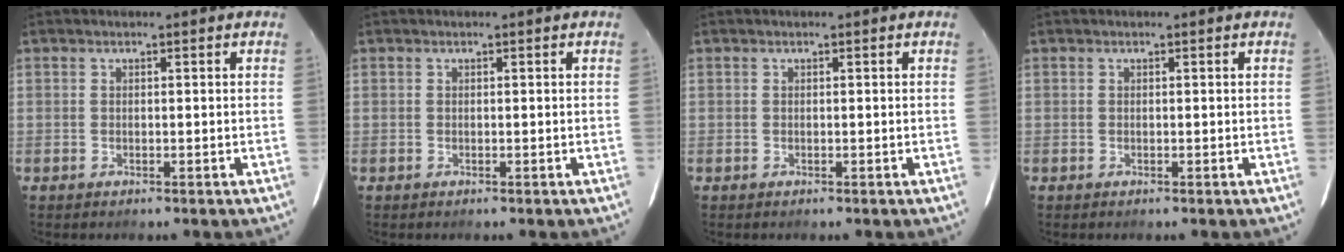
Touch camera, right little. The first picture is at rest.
{"total": 0.0}
{"total": 0.0}
{"total": 0.0}